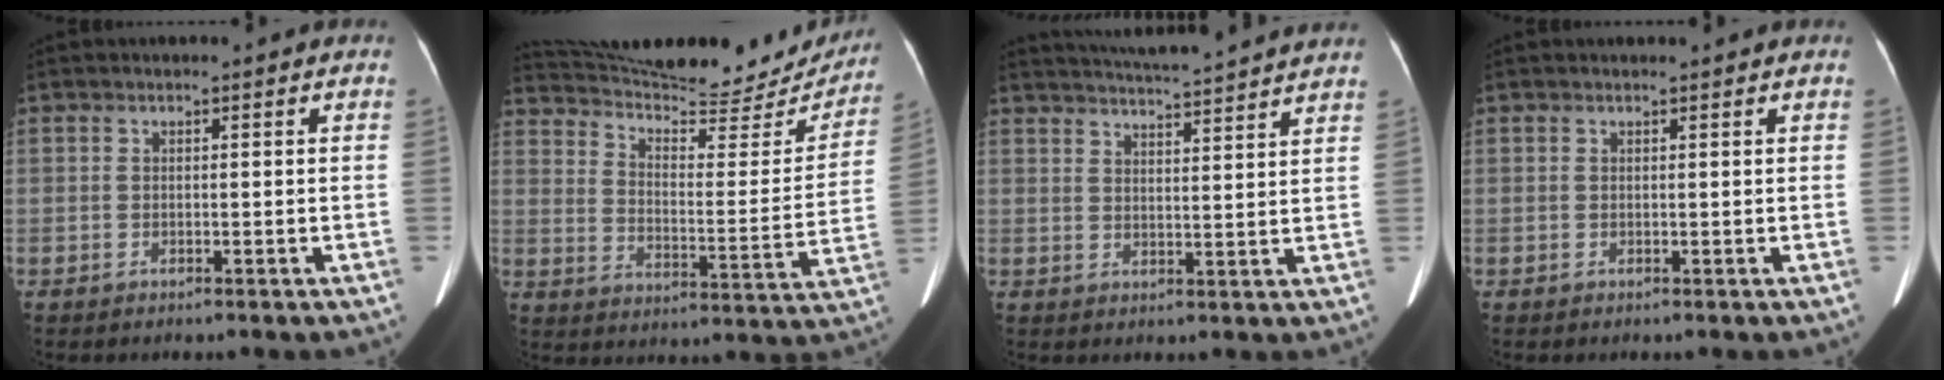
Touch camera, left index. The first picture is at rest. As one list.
[{"total": 25.7, "force": [23.9, 5.2, 7.8], "torque": [-0.127, -0.049, 0.318]}, {"total": 14.4, "force": [13.4, -0.4, 5.1], "torque": [-0.091, 0.003, 0.177]}, {"total": 1.4, "force": [1.3, 0.1, 0.4], "torque": [-0.009, 0.010, 0.020]}]